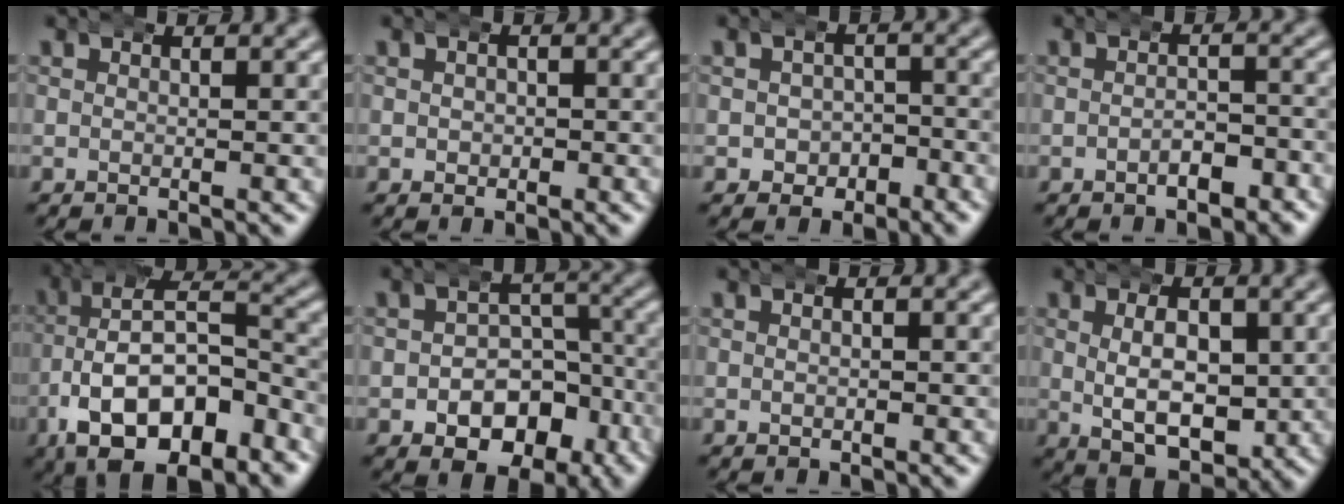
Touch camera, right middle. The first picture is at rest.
{"total": 1.2, "force": [-0.1, 1.1, 0.5], "torque": [-0.006, -0.003, 0.001]}
{"total": 3.1, "force": [-1.6, 2.5, 0.6], "torque": [0.004, -0.006, -0.028]}
{"total": 2.5, "force": [-1.8, 1.1, 1.2], "torque": [-0.012, -0.002, -0.036]}
{"total": 12.2, "force": [-3.5, 7.6, 8.9], "torque": [-0.156, -0.036, -0.035]}
{"total": 9.0, "force": [-4.8, 6.4, 4.2], "torque": [-0.043, -0.029, -0.065]}
{"total": 0.5, "force": [-0.1, 0.3, 0.4], "torque": [-0.006, -0.002, 0.000]}
{"total": 8.0, "force": [-0.7, 4.9, 6.4], "torque": [-0.091, -0.015, -0.003]}